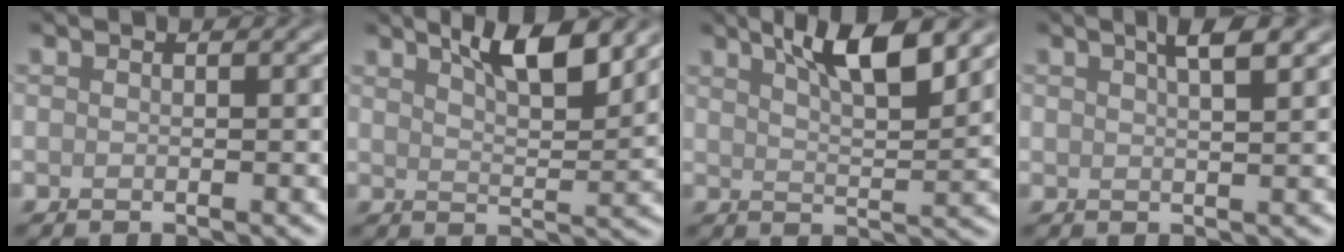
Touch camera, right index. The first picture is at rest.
{"total": 5.7, "force": [3.8, 1.6, 3.9], "torque": [-0.055, 0.005, 0.060]}
{"total": 6.5, "force": [3.9, 1.8, 4.8], "torque": [-0.071, 0.007, 0.062]}
{"total": 2.8, "force": [1.7, 0.7, 2.1], "torque": [-0.026, 0.007, 0.024]}